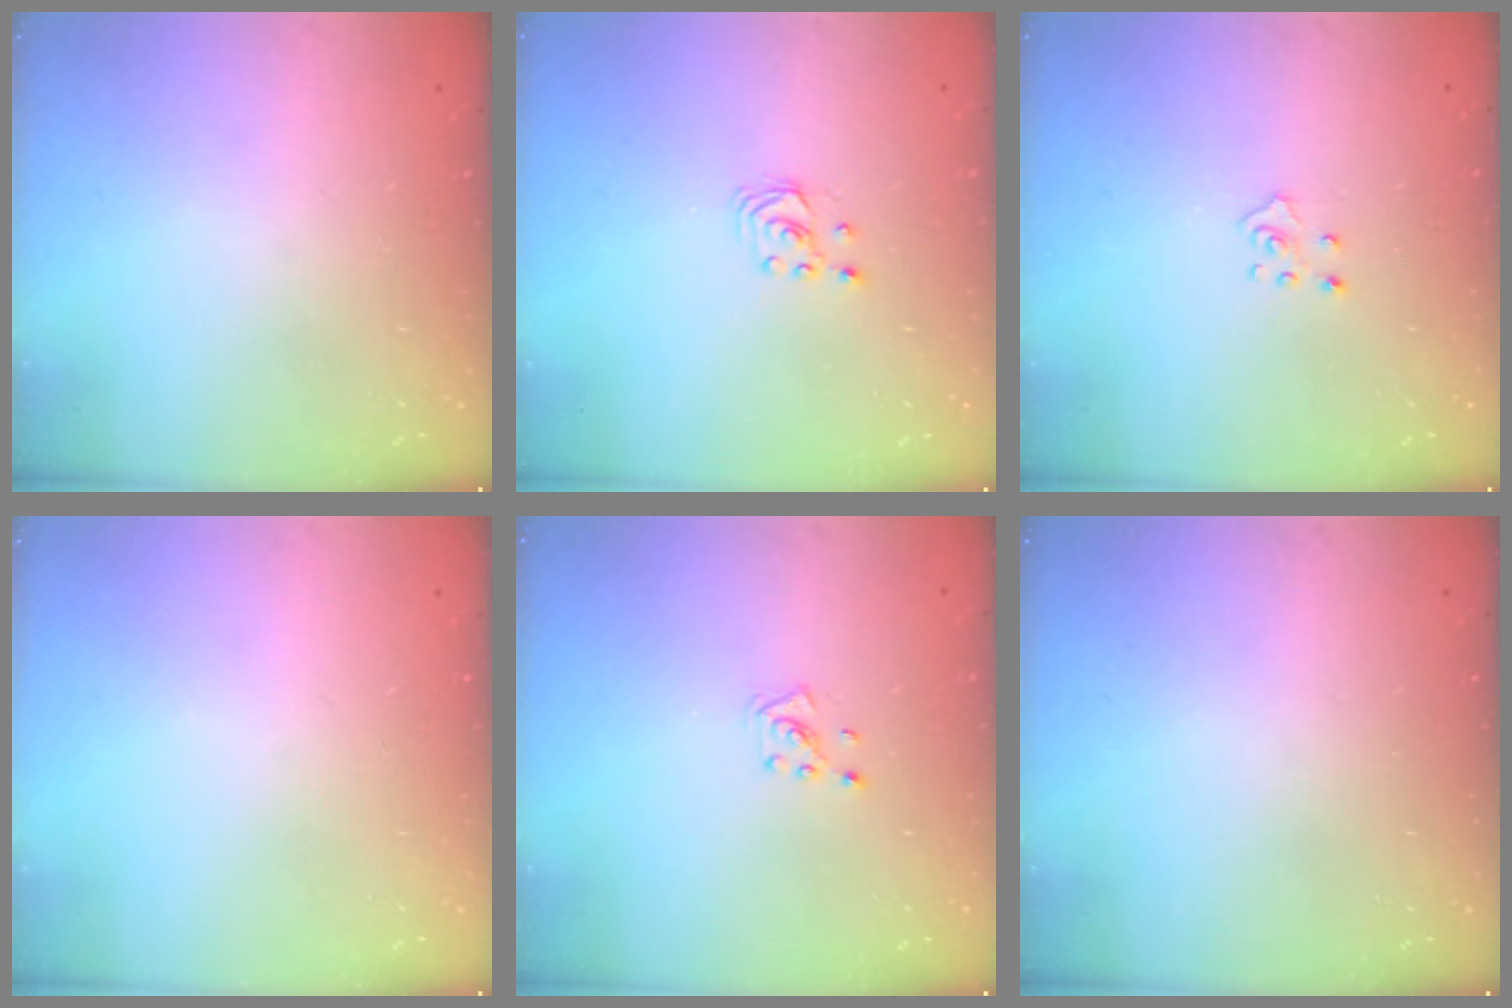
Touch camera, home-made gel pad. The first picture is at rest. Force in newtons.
{"total": 1.9, "press": 1.9, "slide": 0.2}
{"total": 2.7, "press": 2.7, "slide": 0.2}
{"total": 0.0}
{"total": 2.1, "press": 2.0, "slide": 0.3}
{"total": 0.0}